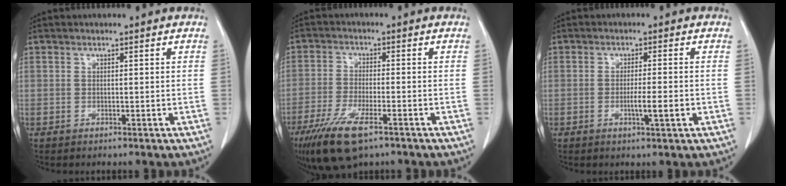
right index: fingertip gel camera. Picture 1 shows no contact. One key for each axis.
{"total": 9.4, "fx": -5.8, "fy": 2.4, "fz": 6.9, "tx": -0.135, "ty": -0.020, "tz": -0.101}
{"total": 3.6, "fx": -1.0, "fy": -0.1, "fz": 3.4, "tx": -0.059, "ty": -0.006, "tz": -0.016}